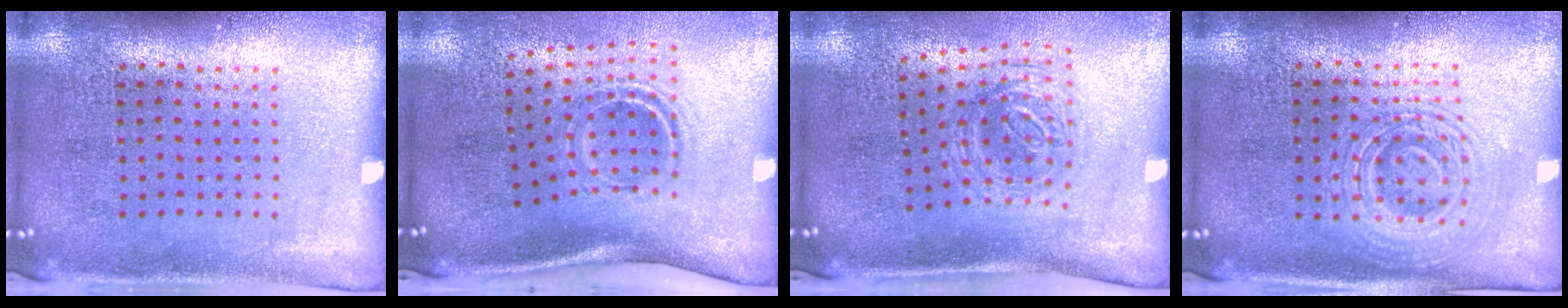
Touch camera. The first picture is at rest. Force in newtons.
{"total": 2.0, "press": 1.2, "slide": 1.7}
{"total": 1.1, "press": 1.0, "slide": 0.4}
{"total": 2.7, "press": 2.7, "slide": 0.5}